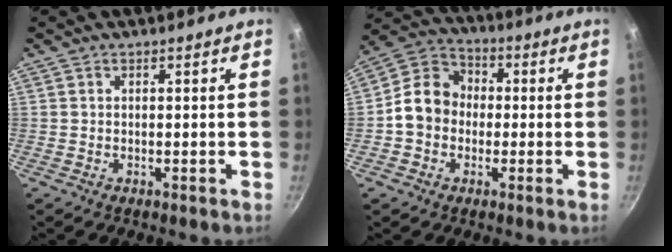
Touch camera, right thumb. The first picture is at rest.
{"total": 10.4, "force": [-0.8, 8.8, 5.5], "torque": [-0.060, 0.030, -0.037]}